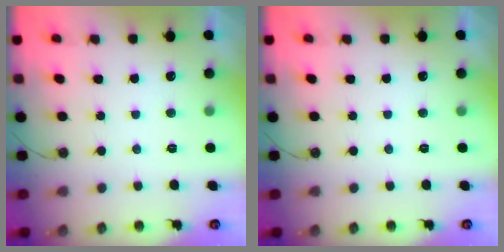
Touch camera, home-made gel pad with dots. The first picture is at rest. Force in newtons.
{"total": 0.0}